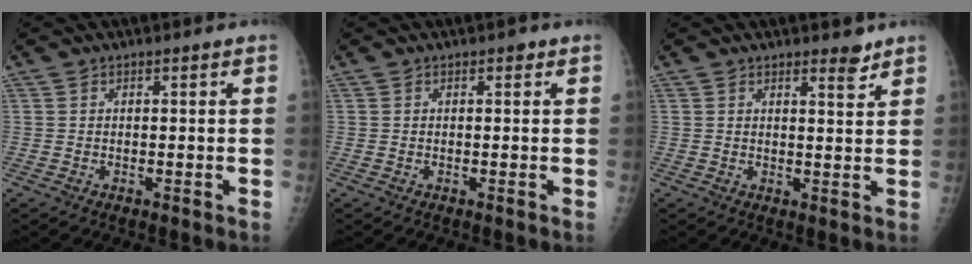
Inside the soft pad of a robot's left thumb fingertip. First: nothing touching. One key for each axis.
{"total": 0.8, "fx": 0.4, "fy": 0.5, "fz": 0.5, "tx": 0.000, "ty": 0.001, "tz": 0.001}
{"total": 2.8, "fx": 2.3, "fy": 0.8, "fz": 1.5, "tx": -0.013, "ty": -0.018, "tz": 0.032}